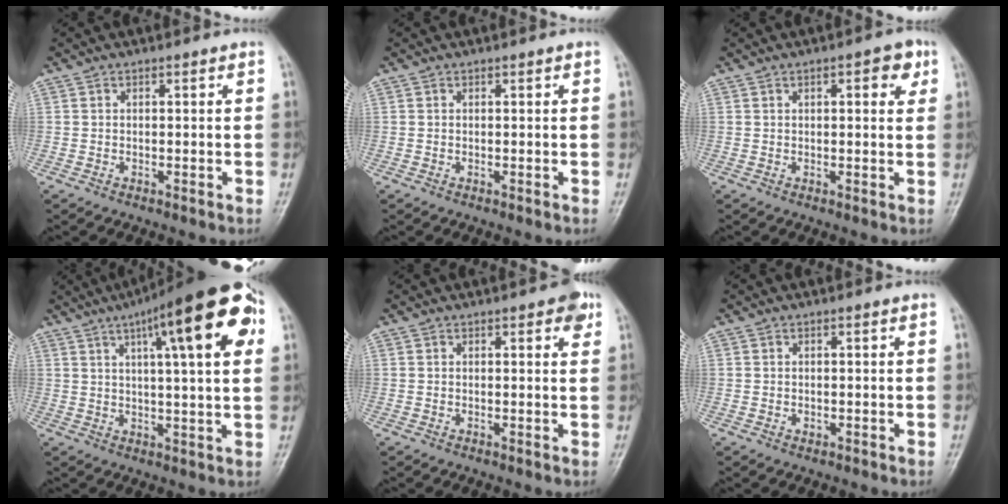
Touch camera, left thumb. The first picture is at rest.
{"total": 0.0}
{"total": 4.4, "force": [1.7, 1.7, 3.7], "torque": [-0.035, -0.001, 0.017]}
{"total": 19.6, "force": [7.8, 4.5, 17.4], "torque": [-0.235, 0.008, 0.105]}
{"total": 3.1, "force": [1.5, 1.2, 2.4], "torque": [-0.020, -0.002, 0.013]}
{"total": 0.7, "force": [-0.2, 0.5, 0.4], "torque": [-0.004, 0.004, -0.001]}